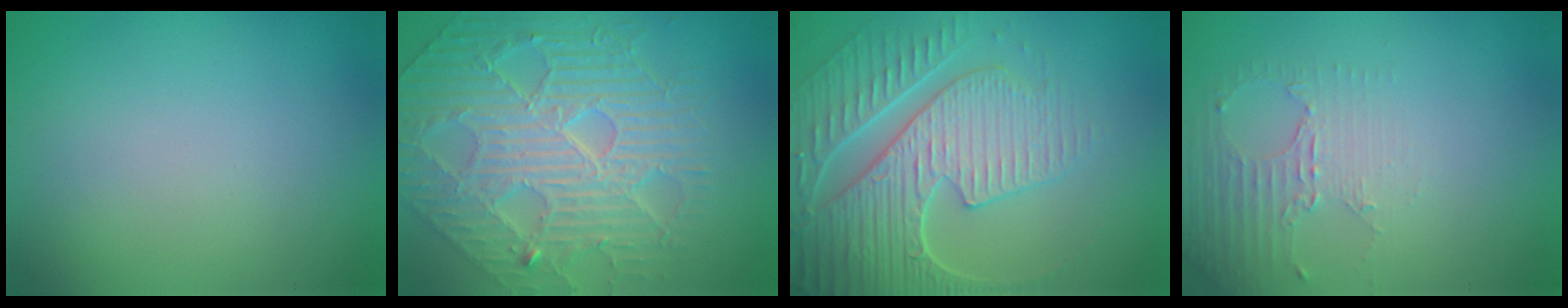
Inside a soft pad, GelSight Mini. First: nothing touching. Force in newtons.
{"total": 6.4, "press": 5.5, "slide": 3.3}
{"total": 7.3, "press": 5.8, "slide": 4.5}
{"total": 2.7, "press": 1.9, "slide": 1.9}